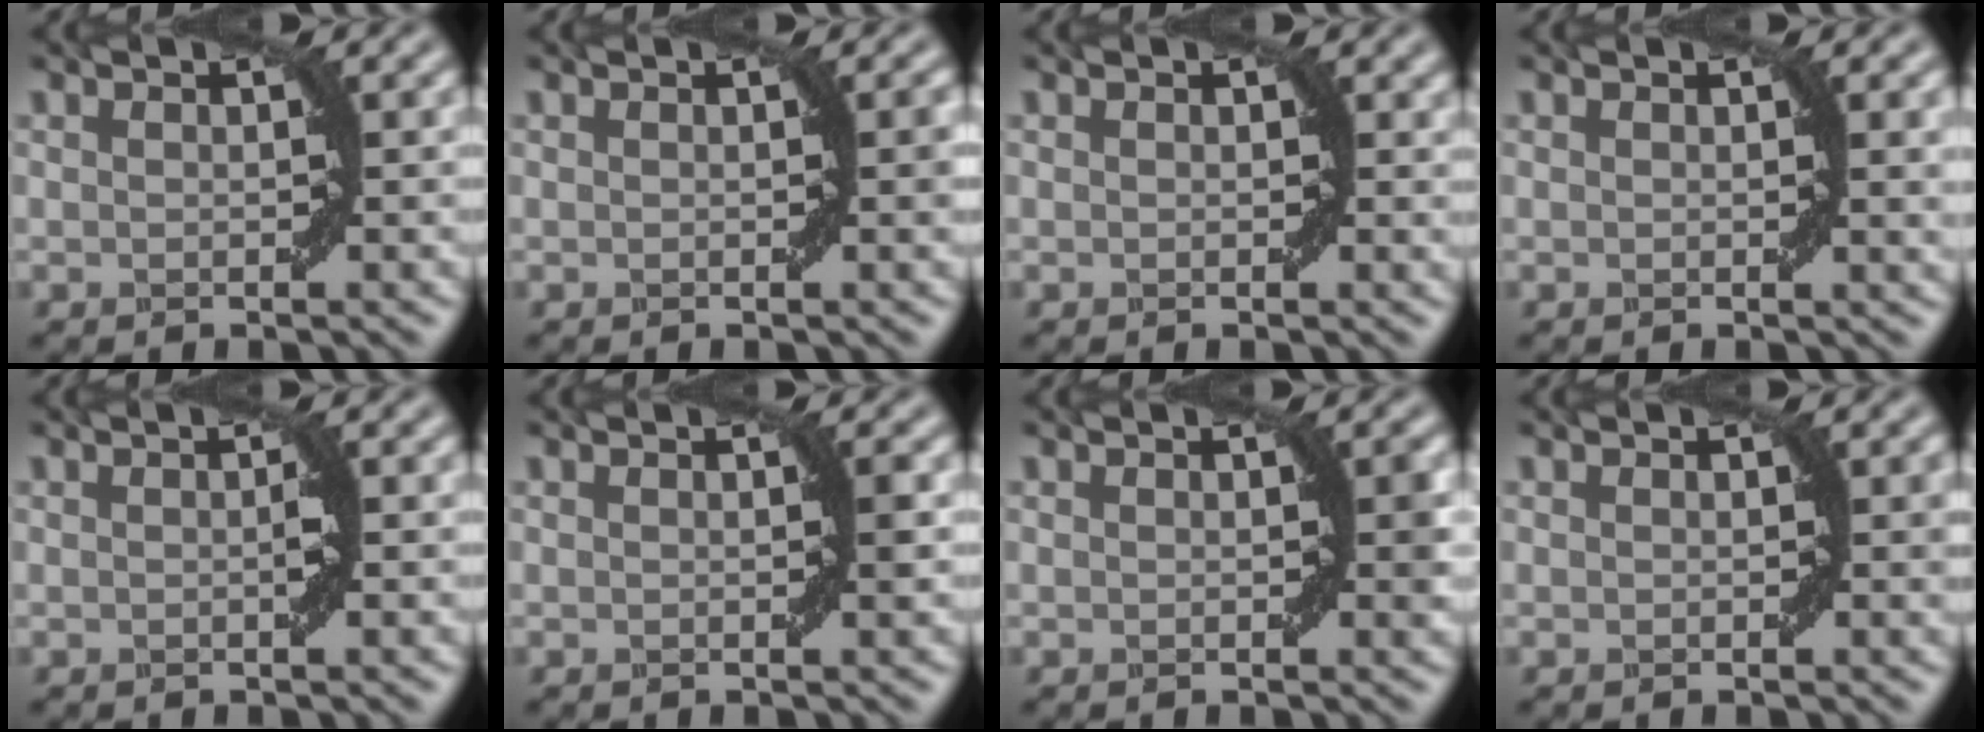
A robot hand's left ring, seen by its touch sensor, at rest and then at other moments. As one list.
[{"total": 0.7, "force": [0.1, -0.1, 0.7], "torque": [-0.007, 0.002, 0.001]}, {"total": 0.8, "force": [0.3, 0.6, 0.5], "torque": [0.000, -0.004, 0.003]}, {"total": 1.6, "force": [0.5, 0.2, 1.5], "torque": [-0.016, -0.002, 0.007]}, {"total": 0.9, "force": [-0.1, -0.1, 0.9], "torque": [-0.016, 0.003, 0.000]}, {"total": 0.7, "force": [0.0, -0.2, 0.6], "torque": [-0.008, 0.003, 0.001]}, {"total": 0.9, "force": [0.1, 0.1, 0.8], "torque": [-0.009, 0.000, 0.002]}, {"total": 0.6, "force": [0.1, 0.1, 0.6], "torque": [-0.005, 0.000, 0.003]}]